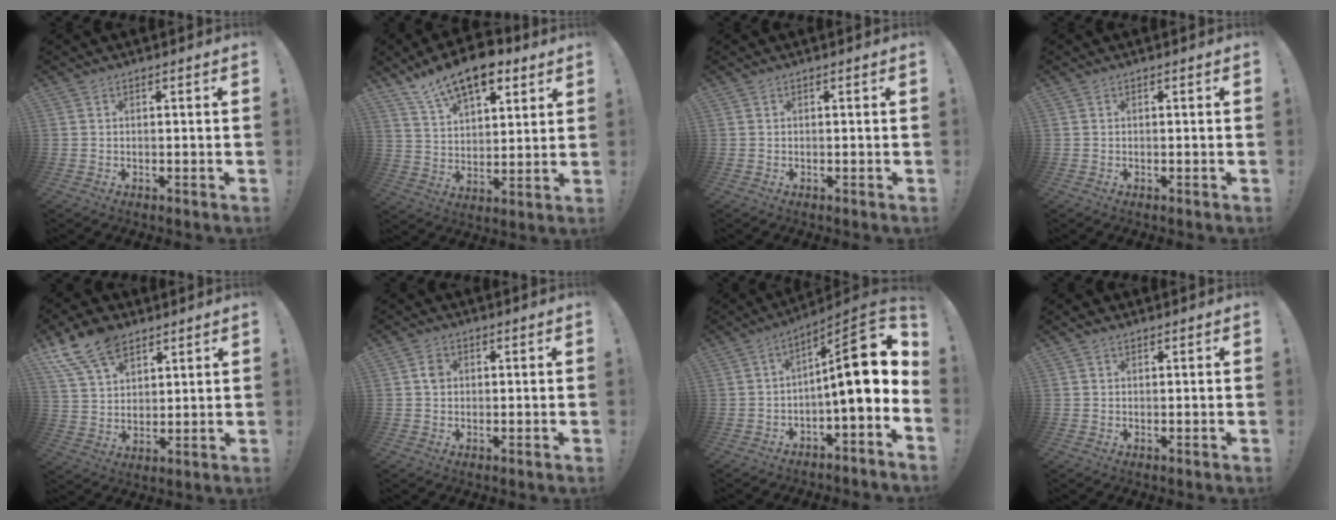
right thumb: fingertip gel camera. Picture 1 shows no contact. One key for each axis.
{"total": 14.6, "fx": 10.1, "fy": 7.0, "fz": 7.7, "tx": -0.133, "ty": -0.058, "tz": 0.185}
{"total": 0.0}
{"total": 0.0}
{"total": 13.7, "fx": 8.8, "fy": 8.3, "fz": 6.5, "tx": -0.120, "ty": -0.042, "tz": 0.169}
{"total": 2.1, "fx": 0.0, "fy": 1.8, "fz": 1.0, "tx": -0.004, "ty": -0.001, "tz": -0.004}
{"total": 15.7, "fx": 1.7, "fy": 3.6, "fz": 15.2, "tx": -0.226, "ty": -0.006, "tz": 0.023}
{"total": 1.2, "fx": 1.0, "fy": 0.5, "fz": 0.4, "tx": -0.002, "ty": -0.002, "tz": 0.018}